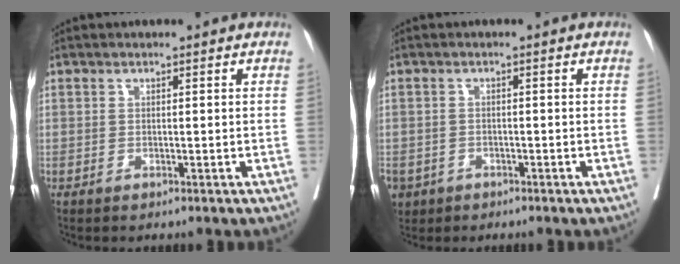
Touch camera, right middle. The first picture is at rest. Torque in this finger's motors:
{"motor_torque": [0.25, -0.27, 0.45, 0.21]}